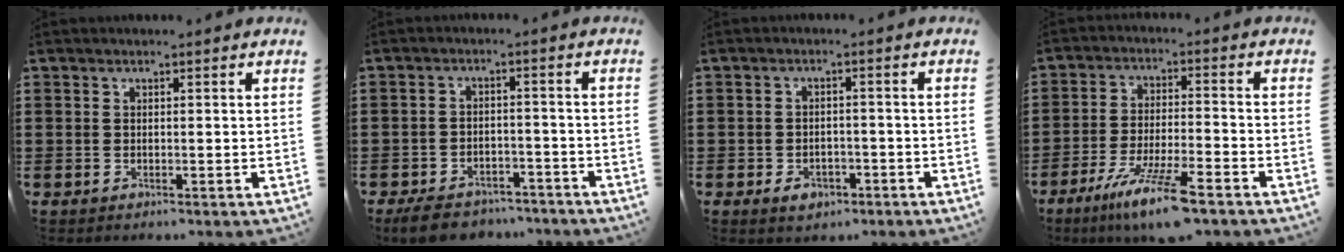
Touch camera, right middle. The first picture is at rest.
{"total": 4.4, "force": [-4.2, 1.0, 0.8], "torque": [-0.016, 0.010, -0.084]}
{"total": 2.6, "force": [-1.7, 1.6, 1.2], "torque": [-0.026, 0.000, -0.033]}
{"total": 9.4, "force": [-6.7, 0.5, 6.6], "torque": [-0.135, -0.014, -0.126]}